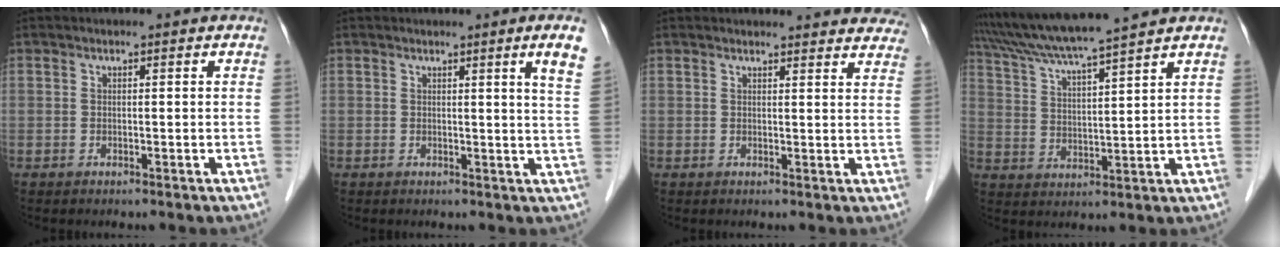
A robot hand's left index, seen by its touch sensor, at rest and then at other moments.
{"total": 4.4, "force": [2.6, -1.0, 3.3], "torque": [-0.041, -0.017, 0.024]}
{"total": 15.9, "force": [15.3, 2.9, 3.1], "torque": [-0.007, -0.027, 0.151]}
{"total": 11.5, "force": [10.2, -1.8, 5.0], "torque": [-0.091, 0.016, 0.178]}